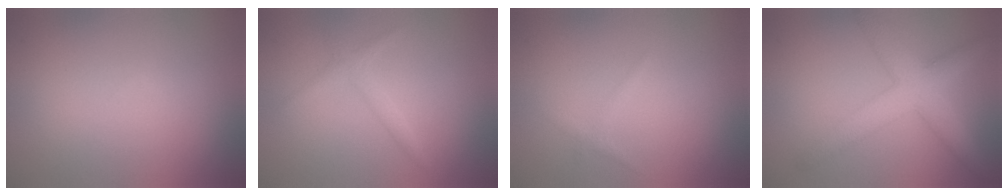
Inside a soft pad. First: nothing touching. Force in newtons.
{"total": 1.4, "press": 1.4, "slide": 0.1}
{"total": 0.7, "press": 0.7, "slide": 0.1}
{"total": 5.0, "press": 5.0, "slide": 0.2}